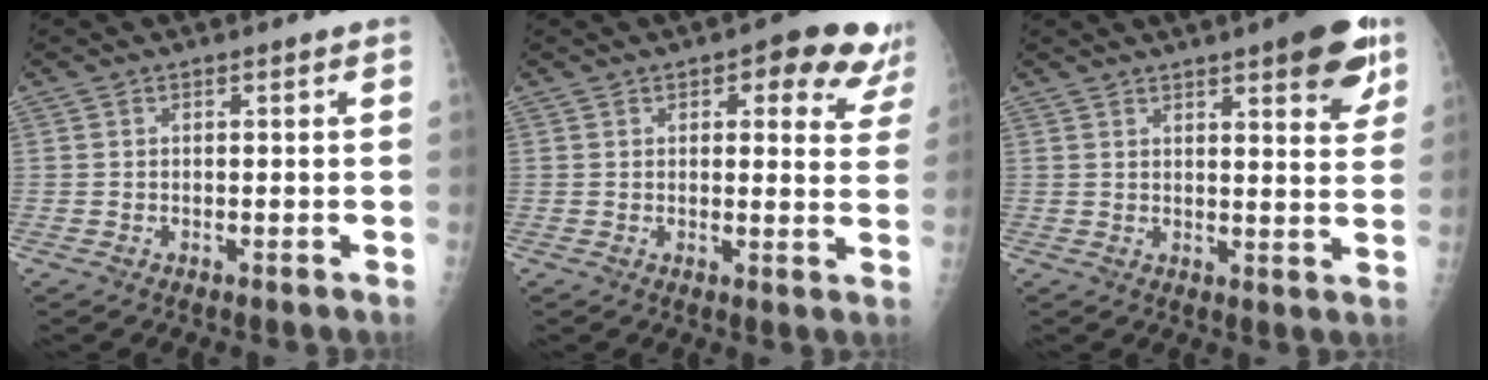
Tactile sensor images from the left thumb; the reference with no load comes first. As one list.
[{"total": 11.5, "force": [6.7, 4.8, 7.9], "torque": [-0.045, -0.025, 0.067]}, {"total": 11.3, "force": [6.2, 3.0, 8.9], "torque": [-0.088, -0.025, 0.075]}]